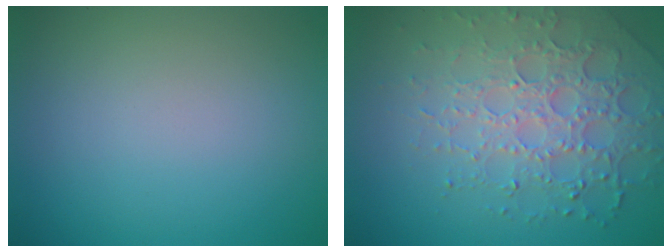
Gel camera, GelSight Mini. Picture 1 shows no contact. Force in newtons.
{"total": 5.9, "press": 4.7, "slide": 3.6}